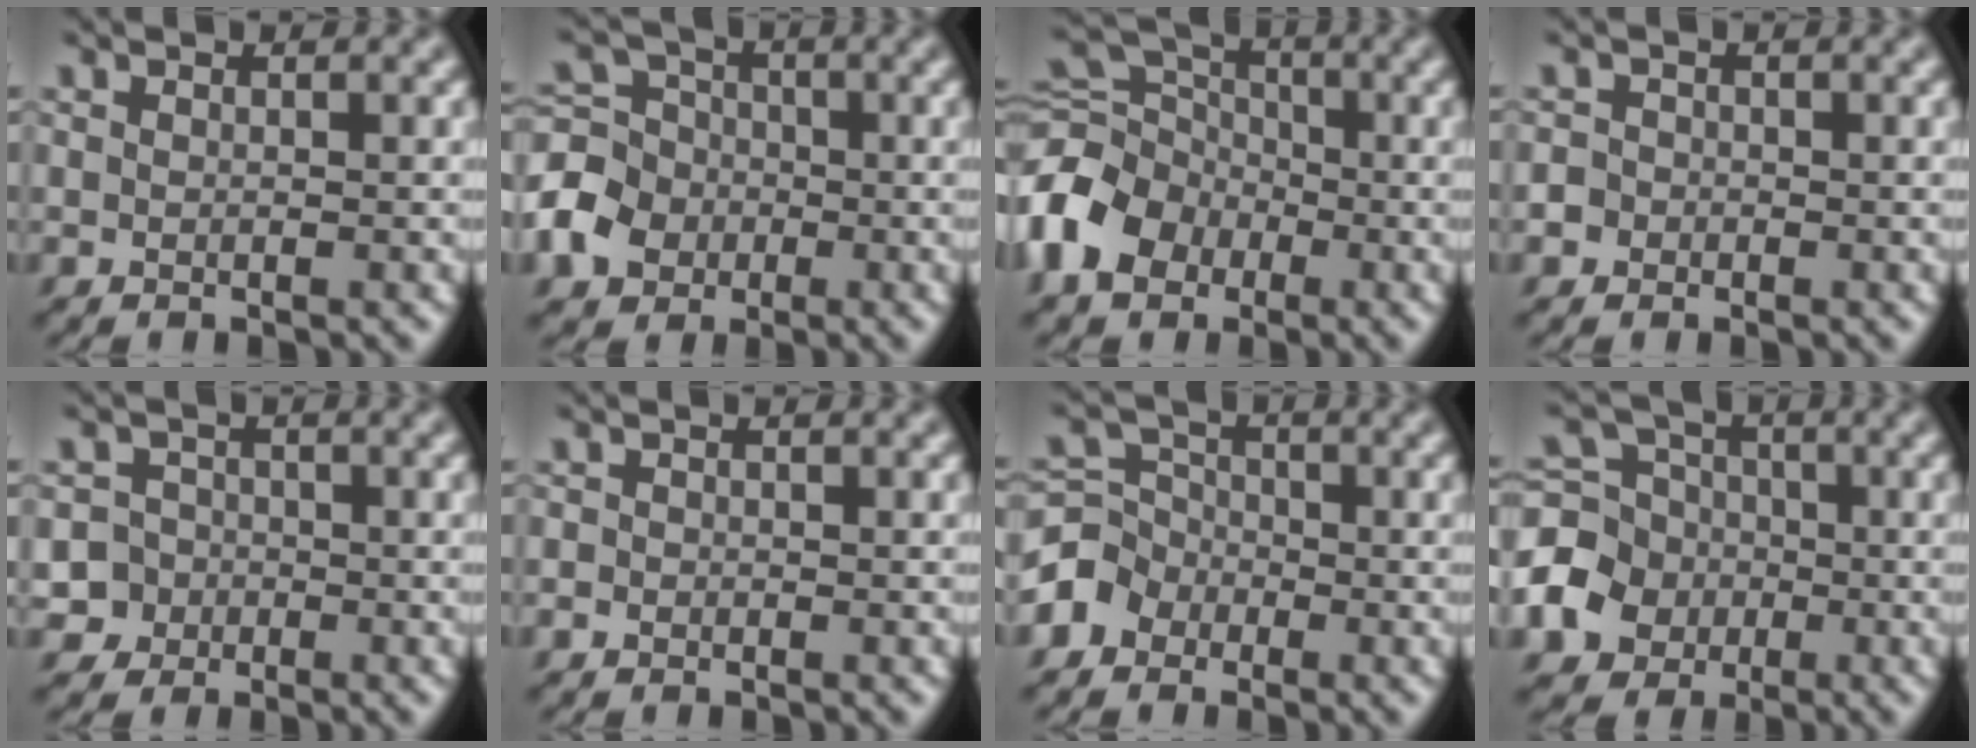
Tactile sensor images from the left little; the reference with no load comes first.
{"total": 6.7, "force": [-2.5, 5.6, 2.6], "torque": [-0.056, 0.001, -0.072]}
{"total": 8.0, "force": [-3.1, 6.0, 4.3], "torque": [-0.106, 0.010, -0.084]}
{"total": 2.8, "force": [-1.2, 2.5, 0.6], "torque": [0.003, 0.009, -0.040]}
{"total": 5.4, "force": [-2.6, 4.7, 0.6], "torque": [0.001, -0.001, -0.068]}
{"total": 0.7, "force": [-0.3, 0.6, 0.1], "torque": [0.004, -0.003, -0.010]}
{"total": 4.2, "force": [-2.0, 3.5, 0.7], "torque": [0.005, 0.013, -0.058]}
{"total": 8.8, "force": [-2.5, 7.8, 3.2], "torque": [-0.078, -0.002, -0.073]}